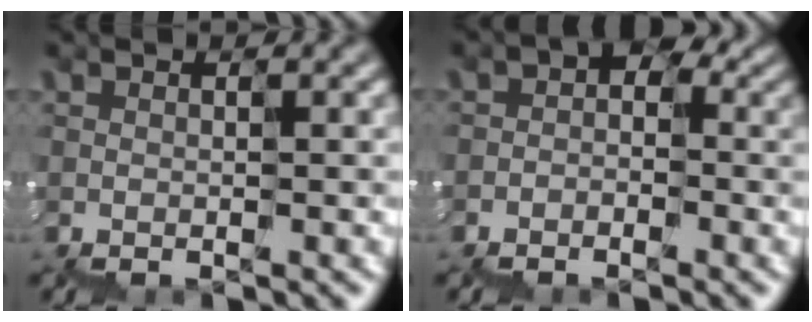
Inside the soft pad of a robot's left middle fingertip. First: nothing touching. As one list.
[{"total": 3.2, "force": [-0.6, 2.4, 2.0], "torque": [-0.023, 0.012, -0.013]}]